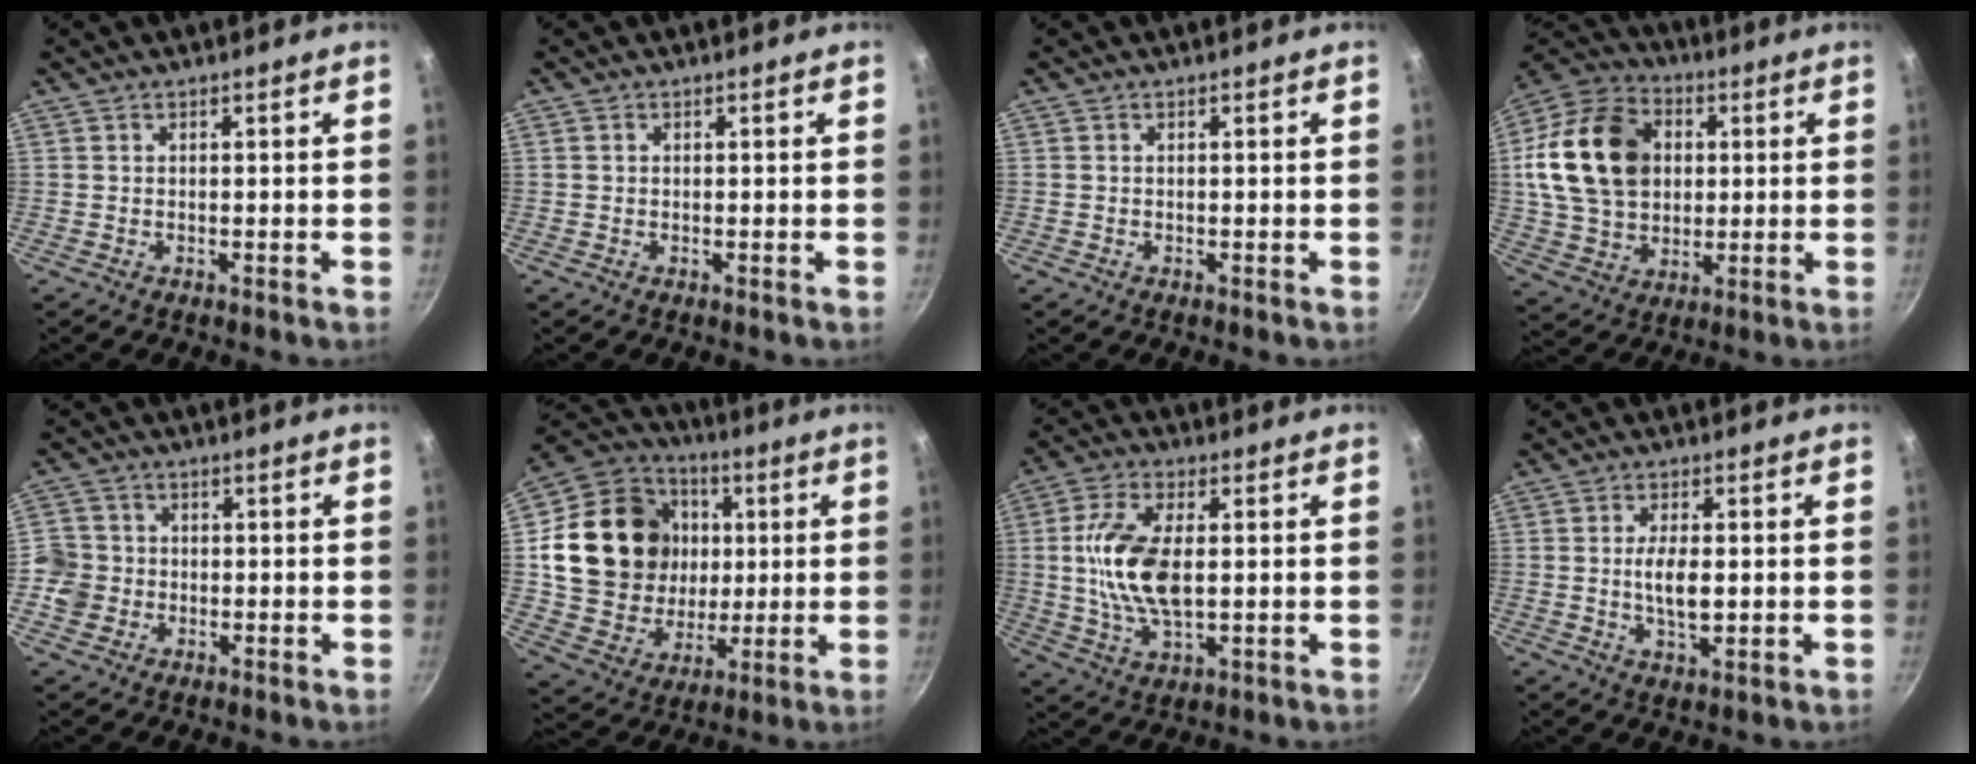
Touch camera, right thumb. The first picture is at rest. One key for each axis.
{"total": 0.0}
{"total": 0.0}
{"total": 20.9, "fx": 3.4, "fy": 15.7, "fz": 13.4, "tx": -0.221, "ty": 0.014, "tz": 0.059}
{"total": 5.8, "fx": -1.4, "fy": 5.4, "fz": 1.5, "tx": -0.001, "ty": 0.016, "tz": -0.039}
{"total": 23.9, "fx": 3.3, "fy": 19.8, "fz": 13.0, "tx": -0.213, "ty": 0.016, "tz": 0.068}
{"total": 12.8, "fx": 0.8, "fy": 6.4, "fz": 11.1, "tx": -0.213, "ty": 0.006, "tz": 0.013}
{"total": 6.0, "fx": -0.2, "fy": 2.6, "fz": 5.4, "tx": -0.096, "ty": 0.000, "tz": -0.004}